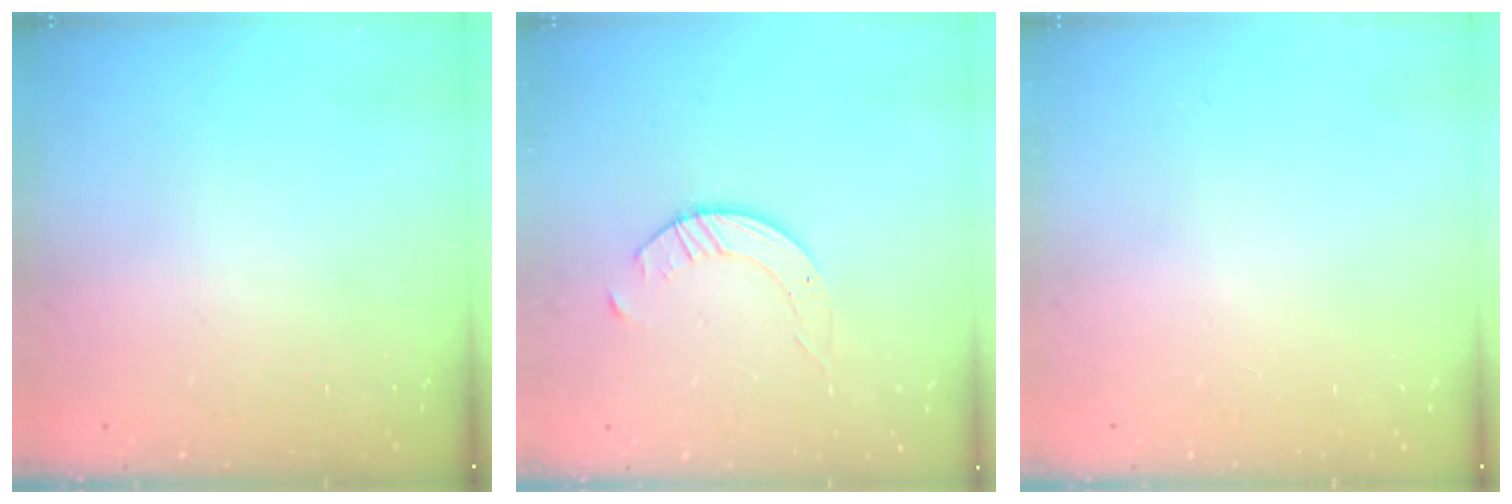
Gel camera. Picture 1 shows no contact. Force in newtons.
{"total": 2.6, "press": 2.6, "slide": 0.3}
{"total": 0.0}